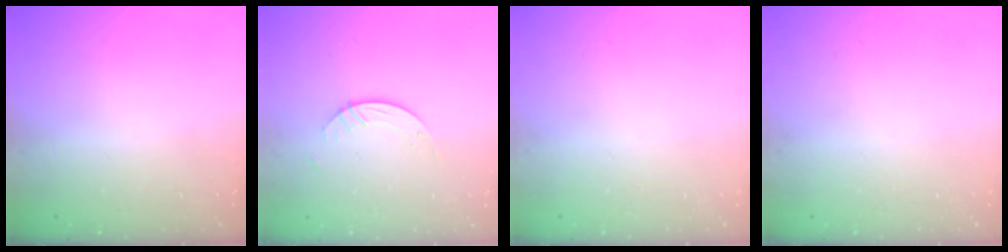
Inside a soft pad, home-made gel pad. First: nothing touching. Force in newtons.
{"total": 2.8, "press": 2.8, "slide": 0.2}
{"total": 0.0}
{"total": 0.0}